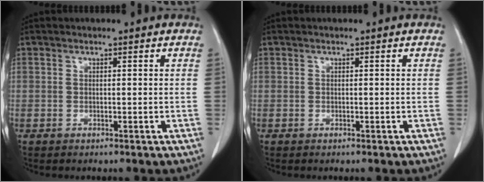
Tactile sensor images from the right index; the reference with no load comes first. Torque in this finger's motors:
{"motor_torque": [0.00, 0.00, 0.00, 0.00]}